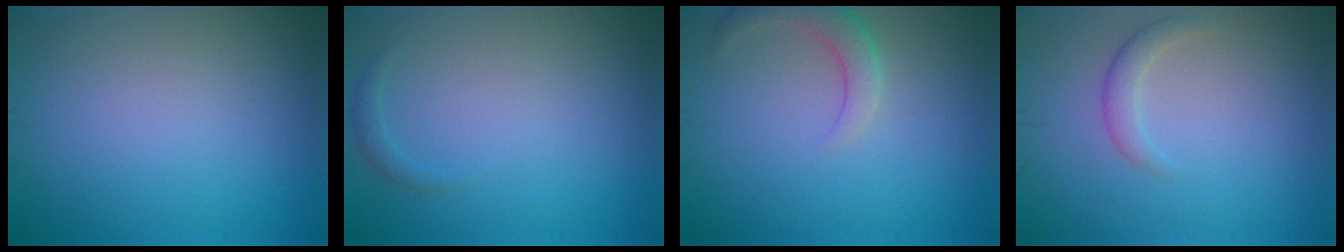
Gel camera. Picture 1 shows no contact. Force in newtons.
{"total": 0.8, "press": 0.8, "slide": 0.0}
{"total": 2.7, "press": 2.7, "slide": 0.2}
{"total": 1.6, "press": 1.6, "slide": 0.1}